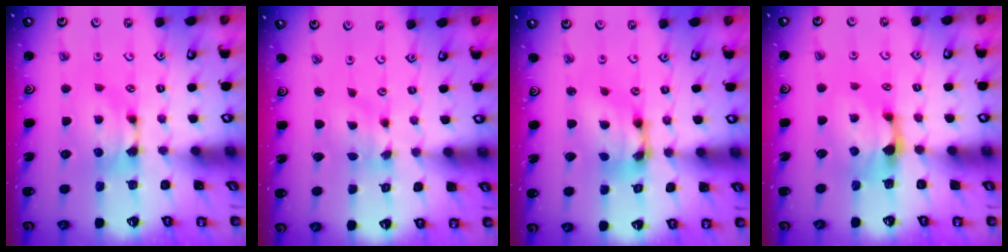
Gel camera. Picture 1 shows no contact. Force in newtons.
{"total": 1.2, "press": 0.2, "slide": 1.1}
{"total": 8.4, "press": 7.8, "slide": 2.9}
{"total": 1.9, "press": 1.1, "slide": 1.5}